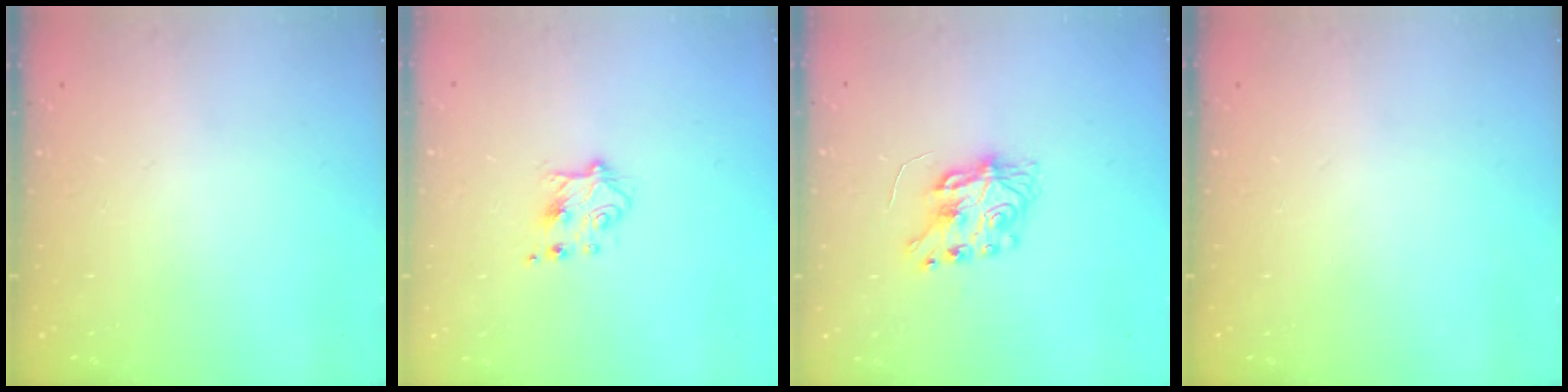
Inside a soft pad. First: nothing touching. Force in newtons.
{"total": 5.5, "press": 5.4, "slide": 1.0}
{"total": 7.5, "press": 7.5, "slide": 0.3}
{"total": 0.0}